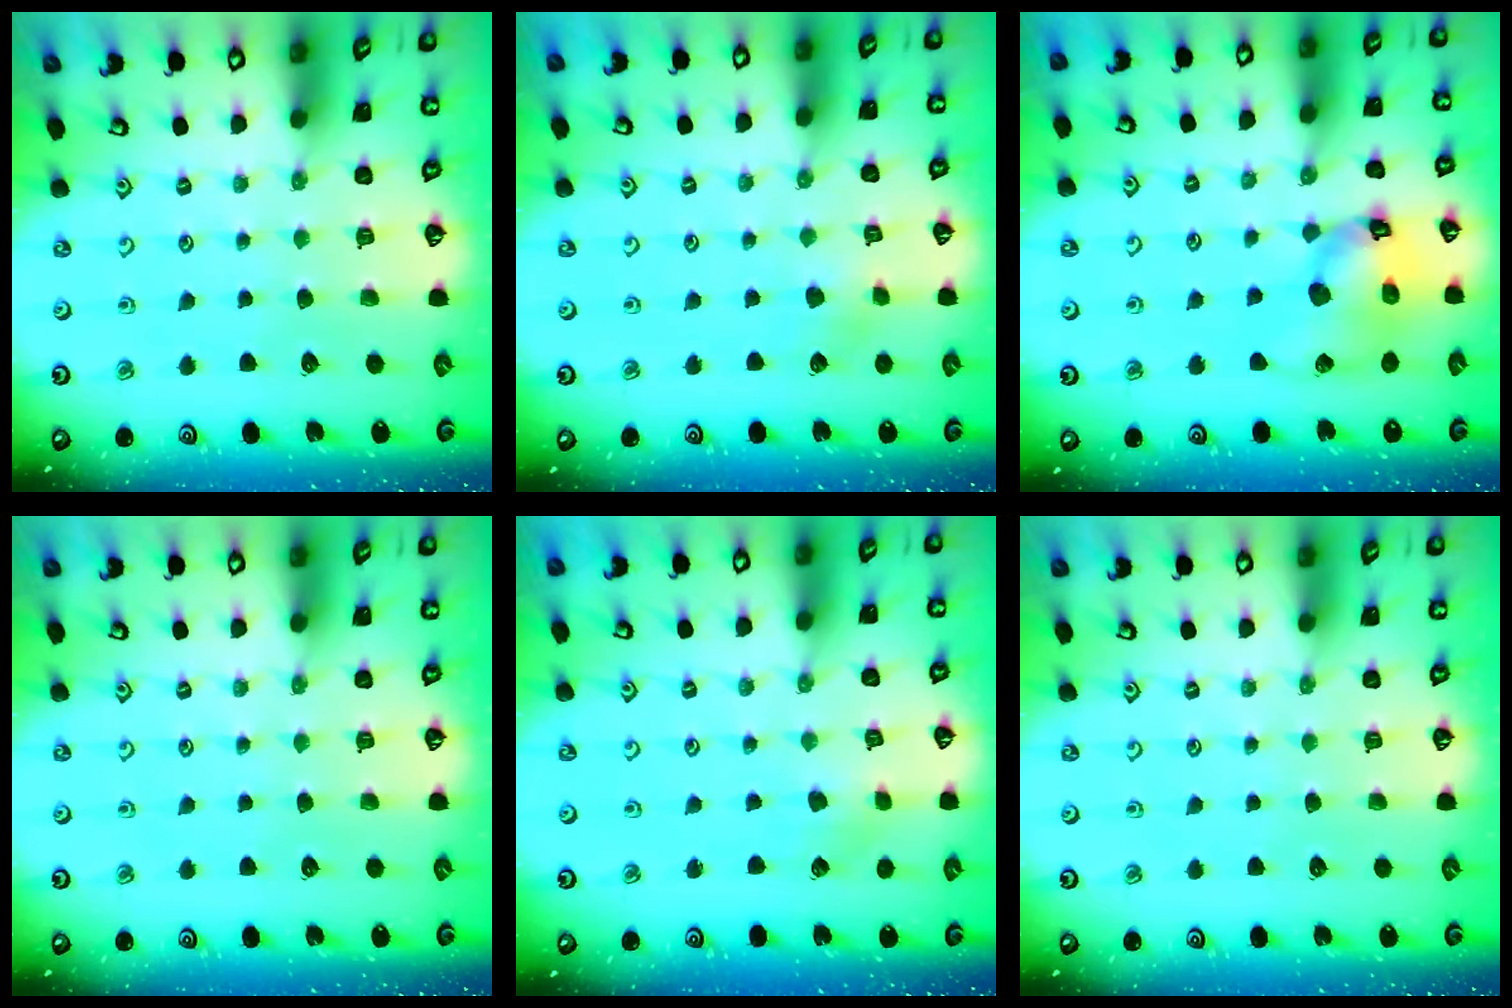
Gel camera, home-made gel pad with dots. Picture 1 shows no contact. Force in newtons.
{"total": 3.5, "press": 3.5, "slide": 0.3}
{"total": 14.5, "press": 14.4, "slide": 1.8}
{"total": 0.0}
{"total": 2.7, "press": 2.7, "slide": 0.4}
{"total": 0.0}